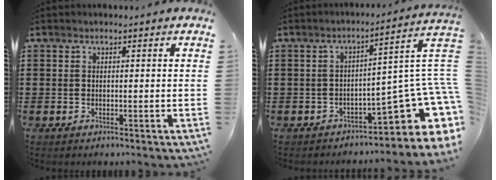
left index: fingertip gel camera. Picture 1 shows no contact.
{"total": 9.9, "force": [-3.4, 2.7, 8.9], "torque": [-0.126, -0.017, -0.060]}